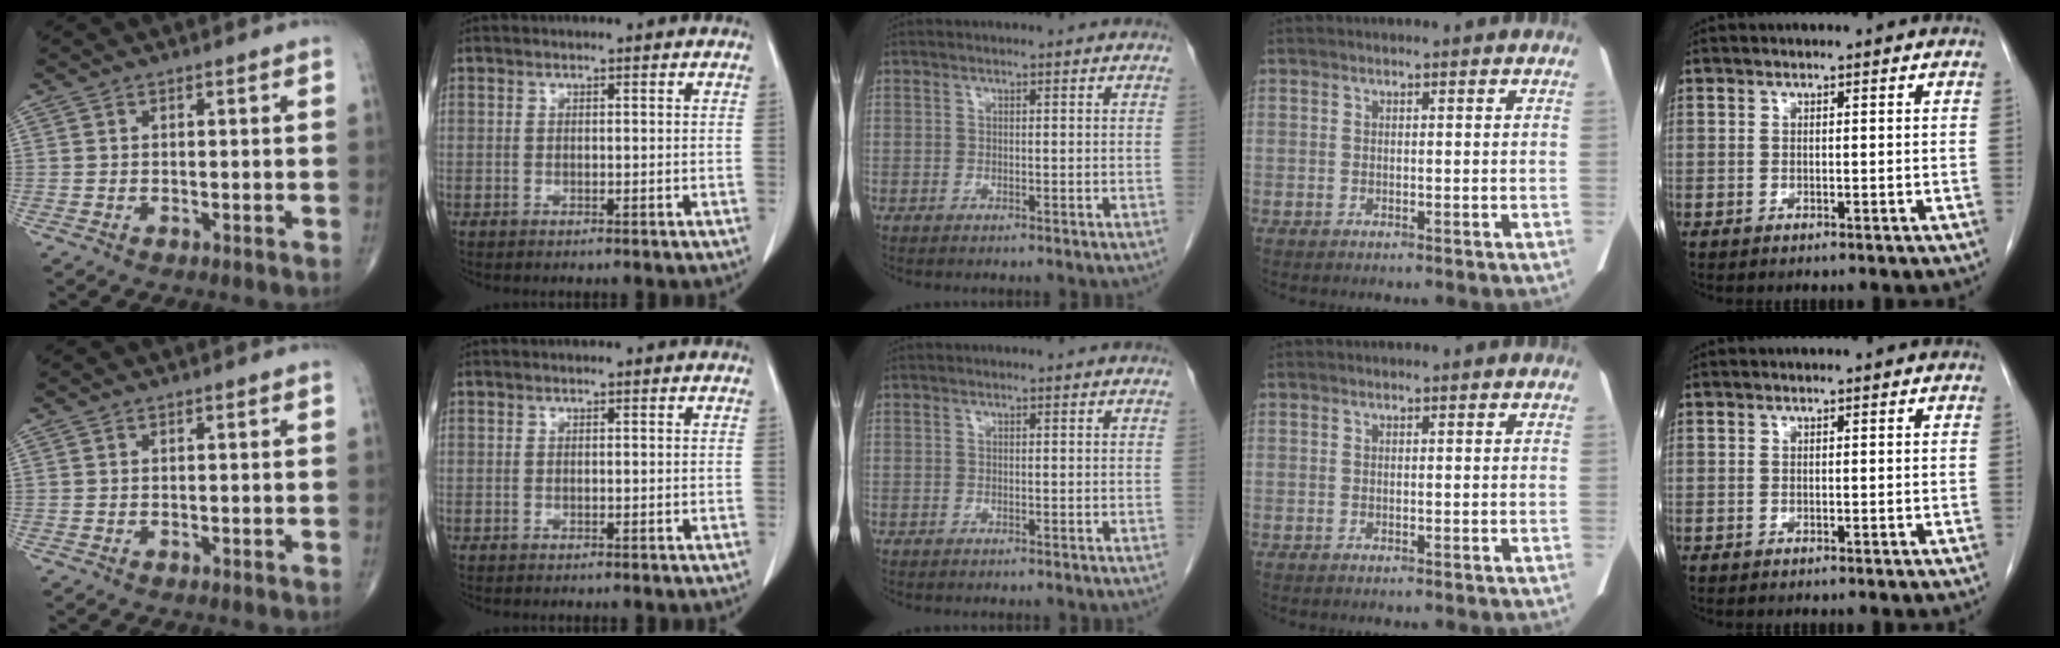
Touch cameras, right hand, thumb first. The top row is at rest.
{}